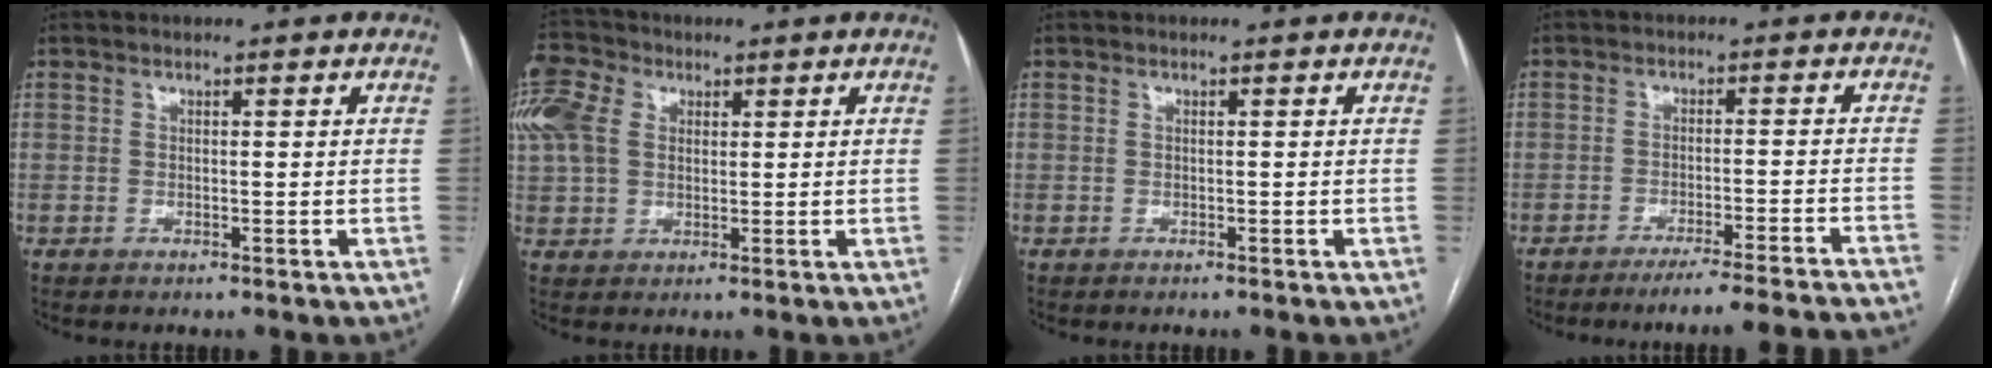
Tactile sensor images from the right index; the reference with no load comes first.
{"total": 9.8, "force": [3.3, 7.3, 5.7], "torque": [-0.159, 0.033, 0.066]}
{"total": 0.0}
{"total": 17.5, "force": [-16.3, -2.0, 6.0], "torque": [-0.041, -0.032, -0.212]}